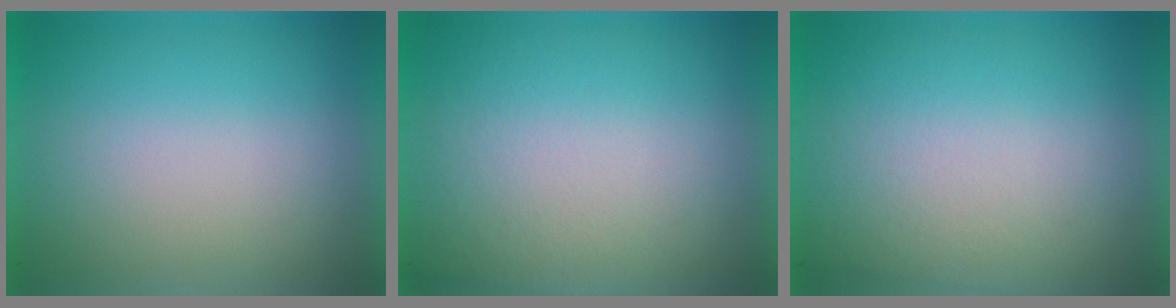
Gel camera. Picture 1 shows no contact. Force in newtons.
{"total": 3.6}
{"total": 3.1}